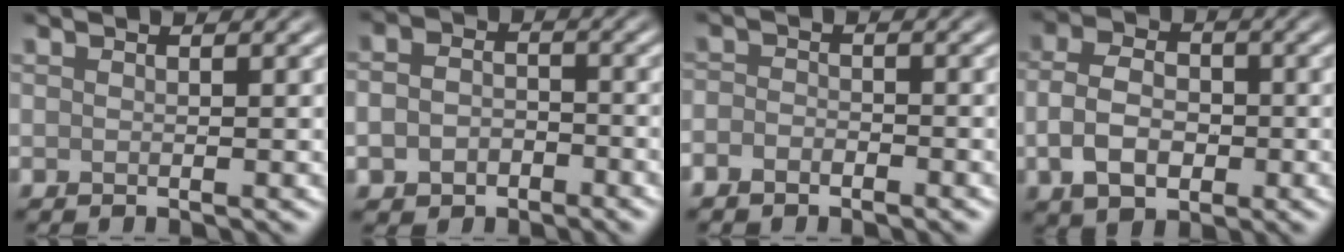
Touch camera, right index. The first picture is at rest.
{"total": 4.4, "force": [-1.9, 3.4, 2.2], "torque": [-0.029, -0.010, -0.035]}
{"total": 1.9, "force": [-1.3, 1.1, 0.8], "torque": [-0.014, 0.001, -0.031]}
{"total": 5.4, "force": [-0.9, 3.8, 3.8], "torque": [-0.079, 0.001, -0.023]}